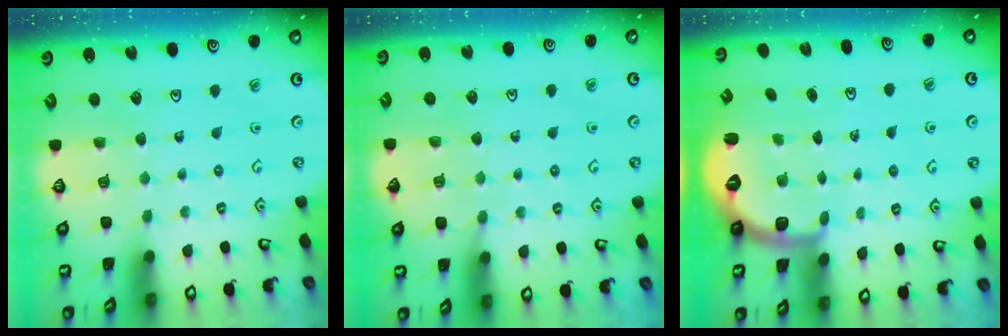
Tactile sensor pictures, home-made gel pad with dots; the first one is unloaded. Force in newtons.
{"total": 6.1, "press": 6.0, "slide": 0.9}
{"total": 2.5, "press": 2.0, "slide": 1.6}